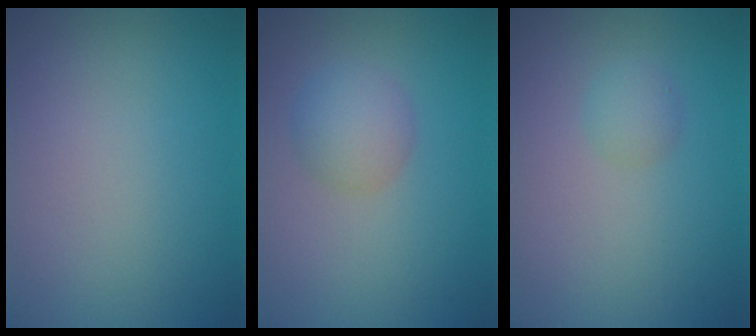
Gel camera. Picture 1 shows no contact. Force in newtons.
{"total": 3.0, "press": 3.0, "slide": 0.2}
{"total": 1.3, "press": 1.3, "slide": 0.1}